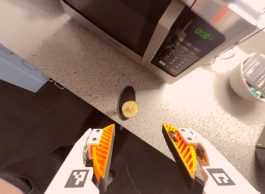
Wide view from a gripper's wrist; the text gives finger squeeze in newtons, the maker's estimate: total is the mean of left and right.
{"total": 0.0}